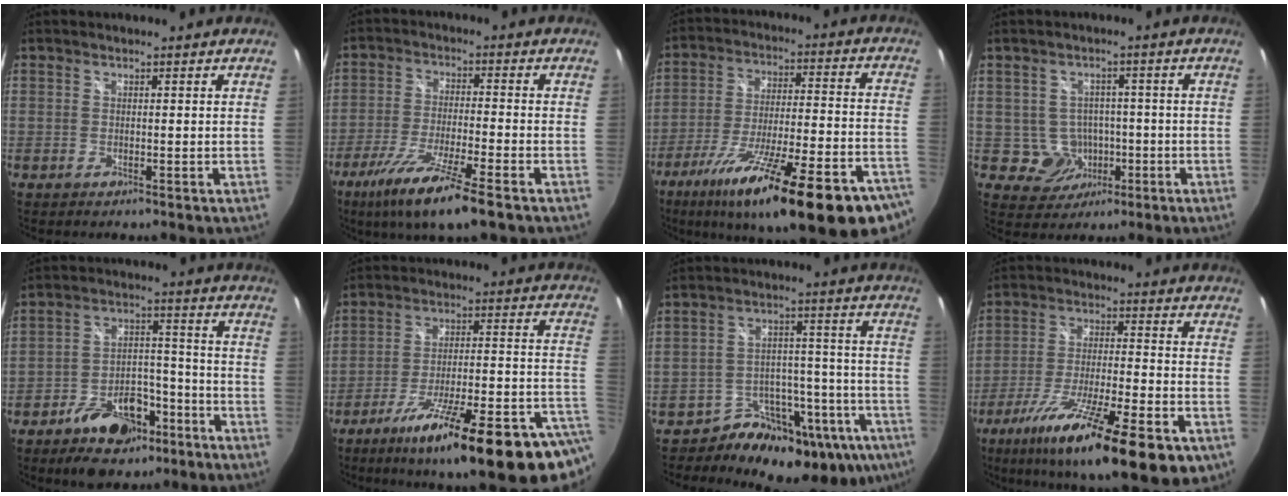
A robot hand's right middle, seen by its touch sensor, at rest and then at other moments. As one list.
[{"total": 13.4, "force": [-8.4, 1.6, 10.3], "torque": [-0.217, -0.040, -0.153]}, {"total": 30.3, "force": [-21.1, 5.9, 20.9], "torque": [-0.327, -0.071, -0.303]}, {"total": 5.9, "force": [-1.4, 5.6, 1.1], "torque": [-0.036, 0.016, -0.003]}, {"total": 12.8, "force": [-8.5, 7.0, 6.5], "torque": [-0.122, 0.026, -0.120]}, {"total": 25.4, "force": [-15.4, 3.7, 19.9], "torque": [-0.270, -0.050, -0.223]}, {"total": 19.2, "force": [-12.9, 10.8, 9.1], "torque": [-0.136, 0.021, -0.168]}, {"total": 21.4, "force": [-12.6, 4.2, 16.8], "torque": [-0.291, -0.055, -0.206]}]